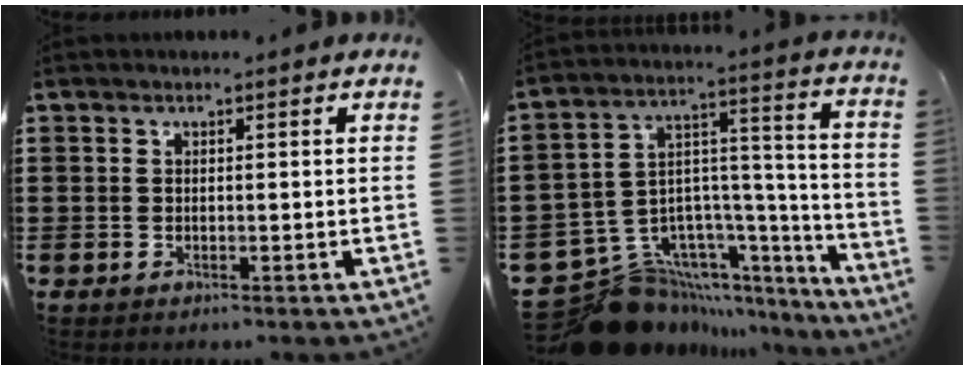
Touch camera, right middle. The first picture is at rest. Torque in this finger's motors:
{"motor_torque": [2.14, 0.00, 0.16, 0.00]}